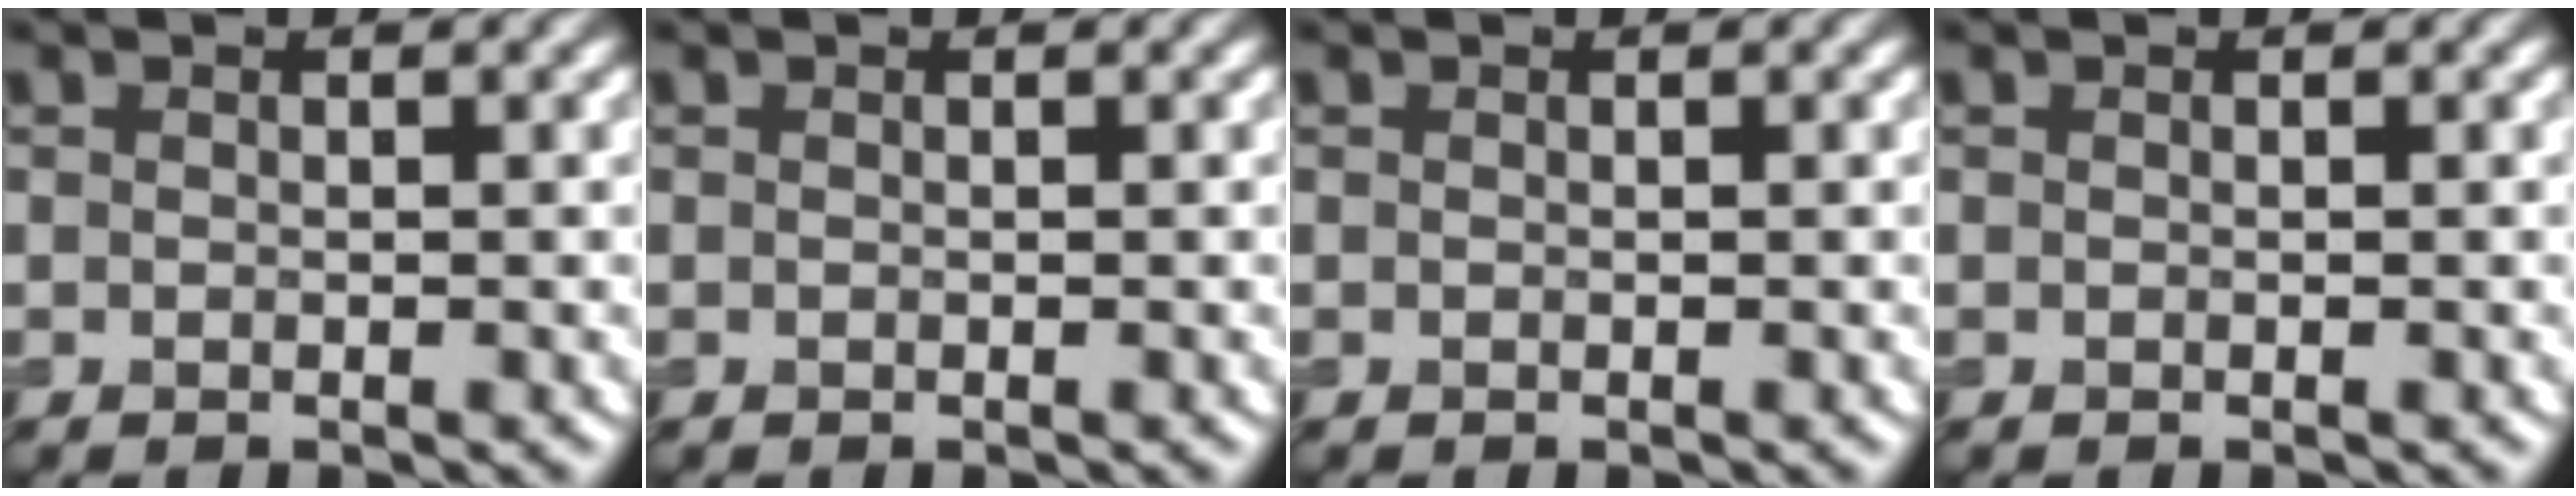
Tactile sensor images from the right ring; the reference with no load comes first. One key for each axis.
{"total": 0.0}
{"total": 0.0}
{"total": 0.0}